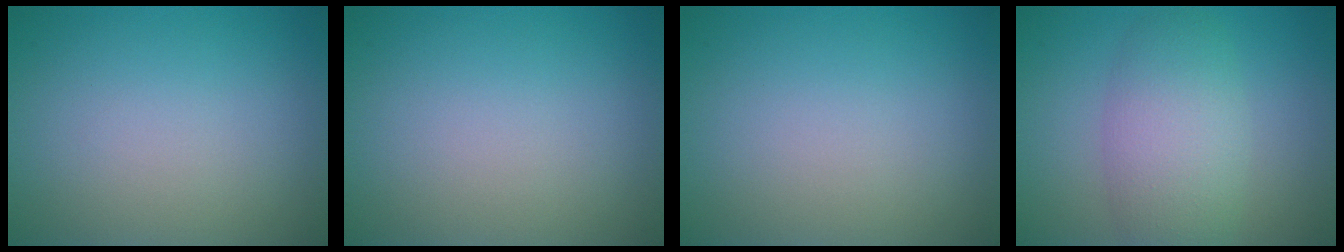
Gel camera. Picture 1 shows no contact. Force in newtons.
{"total": 0.0}
{"total": 0.0}
{"total": 5.6, "press": 5.6, "slide": 0.2}